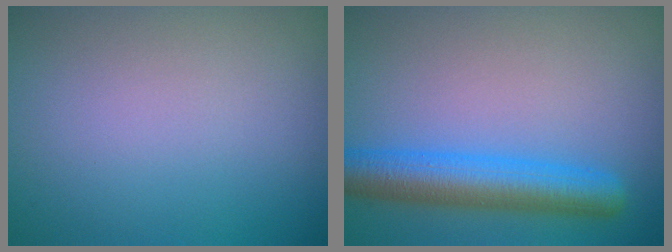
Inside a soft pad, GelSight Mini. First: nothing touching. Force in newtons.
{"total": 5.7, "press": 5.7, "slide": 0.3}